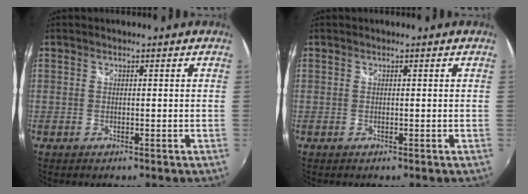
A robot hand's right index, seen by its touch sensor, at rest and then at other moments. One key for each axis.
{"total": 0.0}